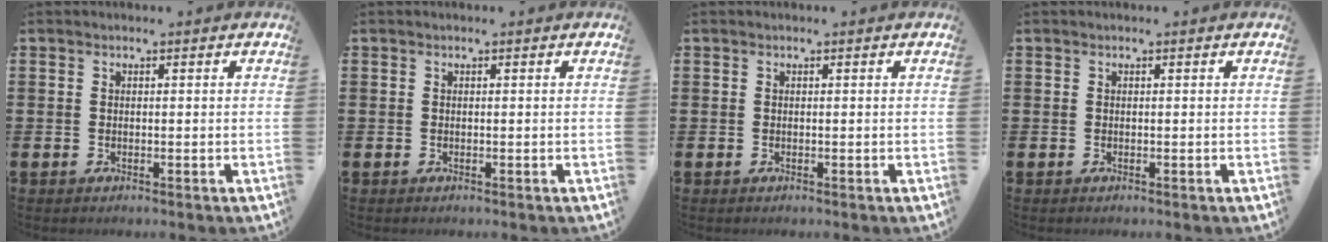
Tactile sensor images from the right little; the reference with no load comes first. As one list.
[{"total": 0.0}, {"total": 0.0}, {"total": 0.0}]